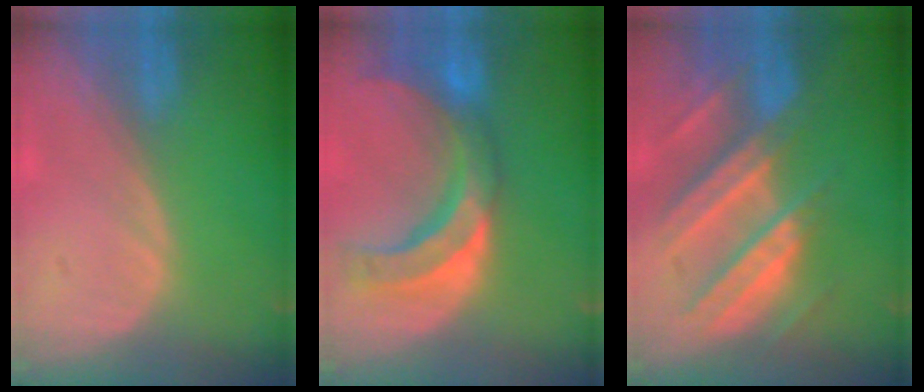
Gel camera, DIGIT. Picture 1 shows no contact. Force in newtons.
{"total": 10.6, "press": 9.3, "slide": 4.9}
{"total": 10.4, "press": 9.1, "slide": 5.0}